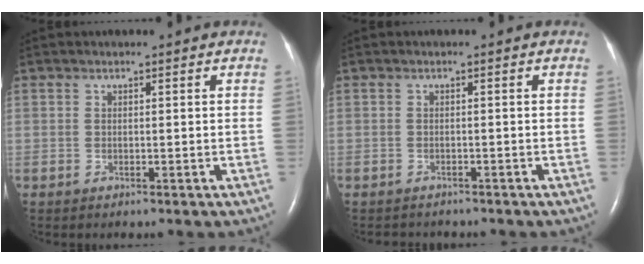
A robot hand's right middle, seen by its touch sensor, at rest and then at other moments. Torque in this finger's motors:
{"motor_torque": [0.06, -0.08, -0.05, 0.01]}